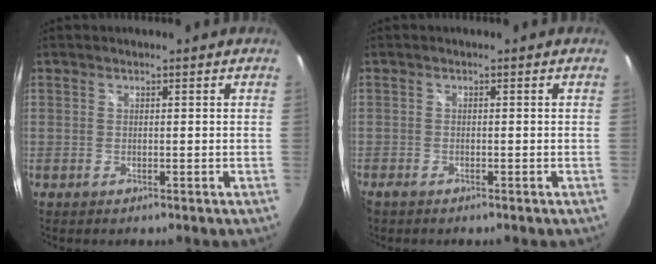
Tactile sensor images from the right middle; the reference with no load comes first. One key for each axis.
{"total": 1.2, "fx": -1.0, "fy": 0.5, "fz": 0.3, "tx": -0.009, "ty": -0.005, "tz": -0.022}